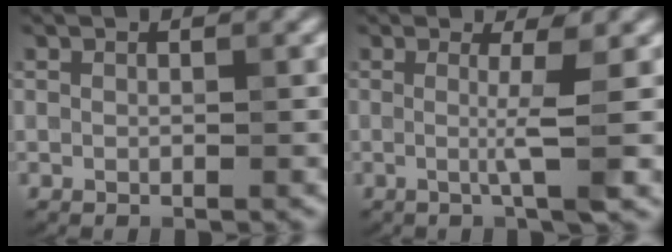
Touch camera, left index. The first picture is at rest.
{"total": 3.8, "force": [0.1, 0.6, 3.8], "torque": [-0.059, -0.005, -0.004]}